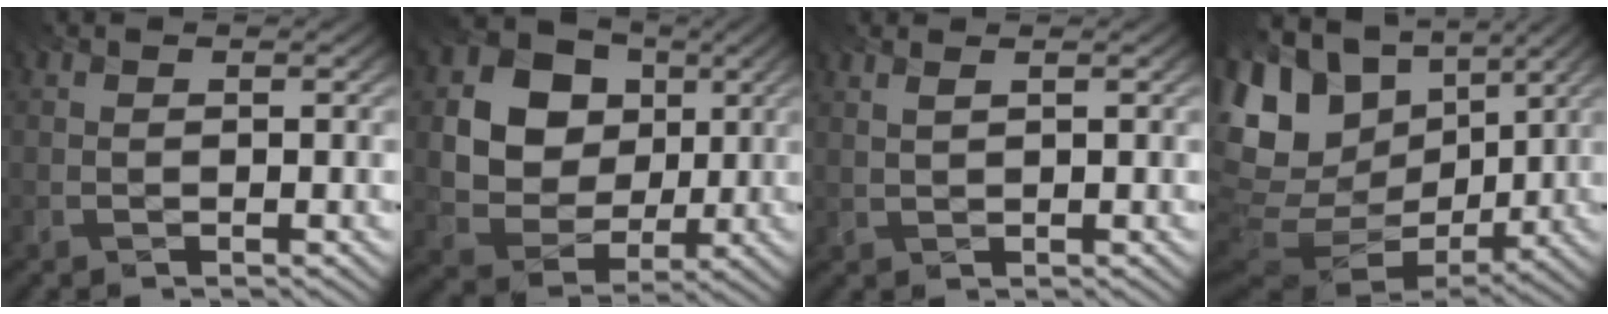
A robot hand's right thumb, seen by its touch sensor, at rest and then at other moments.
{"total": 14.6, "force": [3.1, 12.6, 6.7], "torque": [-0.201, 0.026, 0.081]}
{"total": 1.1, "force": [0.7, 0.2, 0.8], "torque": [-0.004, 0.001, 0.009]}
{"total": 17.1, "force": [3.3, 12.4, 11.3], "torque": [-0.237, 0.002, 0.078]}